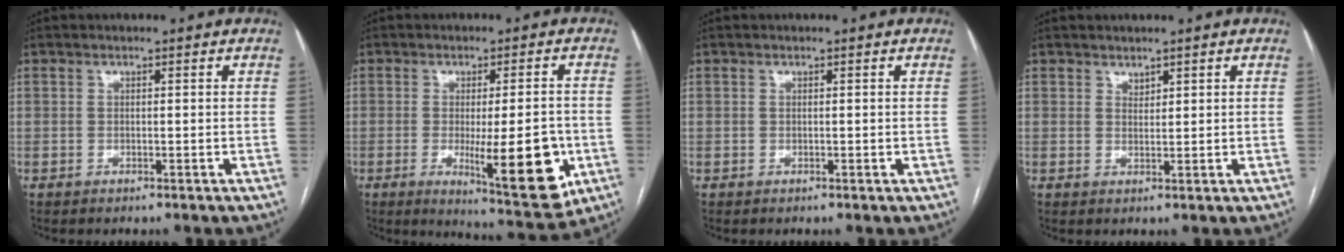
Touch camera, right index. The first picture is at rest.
{"total": 12.7, "force": [-3.3, 2.4, 12.0], "torque": [-0.159, -0.020, -0.038]}
{"total": 0.0}
{"total": 1.1, "force": [1.0, 0.4, 0.2], "torque": [-0.001, -0.001, 0.018]}